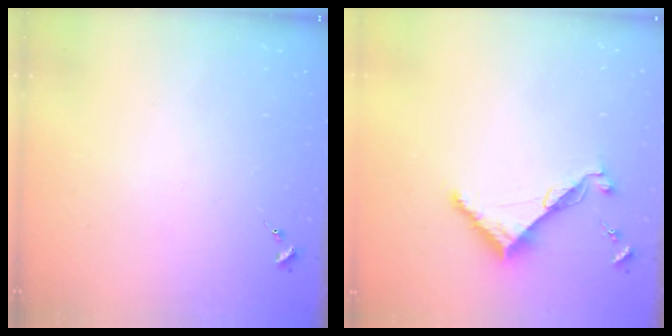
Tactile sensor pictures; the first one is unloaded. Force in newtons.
{"total": 9.0, "press": 9.0, "slide": 0.6}